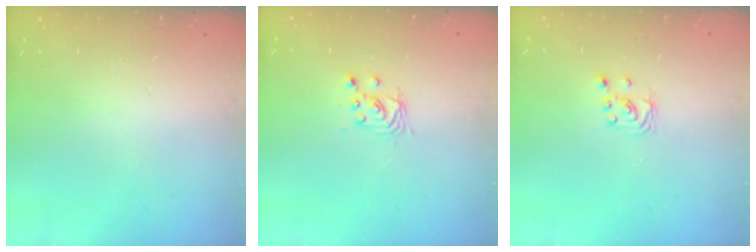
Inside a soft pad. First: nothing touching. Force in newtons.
{"total": 2.9, "press": 2.9, "slide": 0.2}
{"total": 2.2, "press": 2.2, "slide": 0.2}